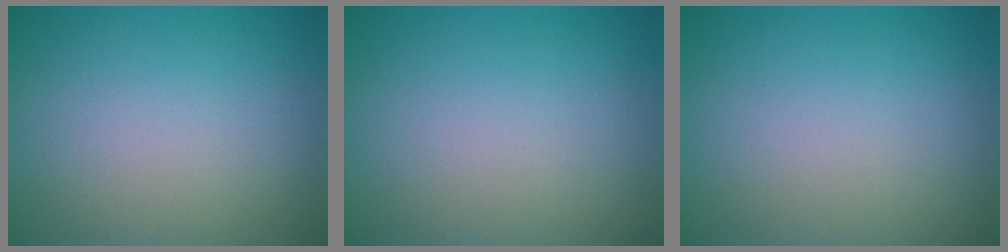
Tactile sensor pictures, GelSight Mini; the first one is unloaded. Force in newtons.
{"total": 0.0}
{"total": 0.0}